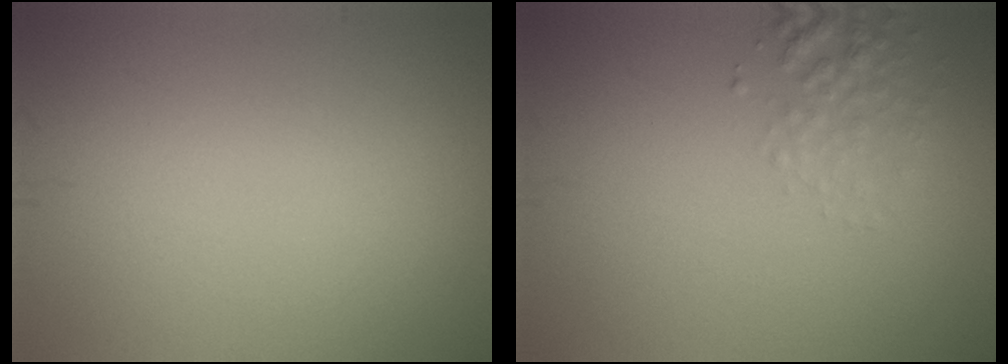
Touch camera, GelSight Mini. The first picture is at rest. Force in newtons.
{"total": 1.8, "press": 1.8, "slide": 0.1}